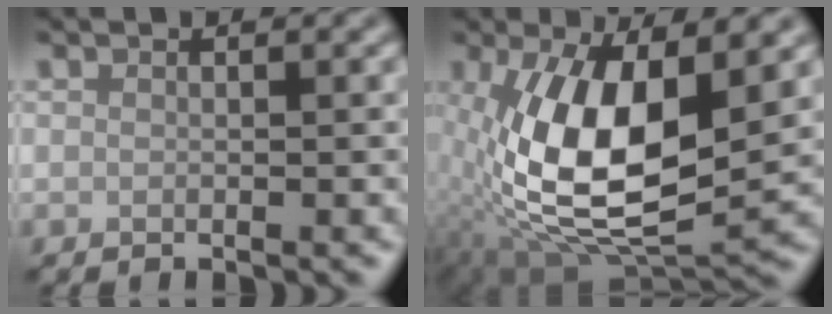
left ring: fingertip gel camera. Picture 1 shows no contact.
{"total": 11.6, "force": [0.6, 5.3, 10.3], "torque": [-0.194, -0.001, 0.010]}